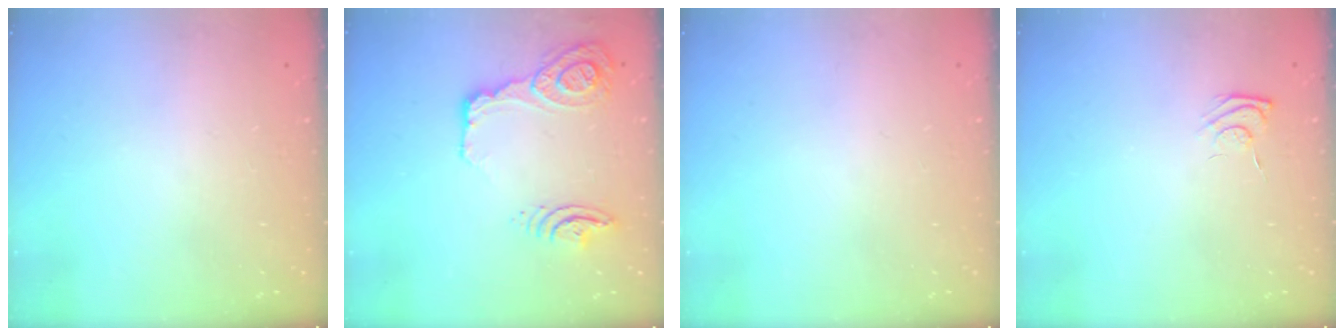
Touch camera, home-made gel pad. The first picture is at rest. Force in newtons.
{"total": 30.8, "press": 21.2, "slide": 22.4}
{"total": 0.0}
{"total": 4.9, "press": 4.7, "slide": 1.1}